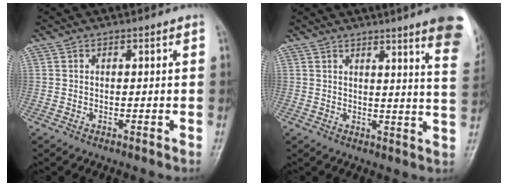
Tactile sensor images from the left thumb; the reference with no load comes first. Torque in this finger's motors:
{"motor_torque": [2.05, 1.34, 1.30, -1.11, 0.04]}